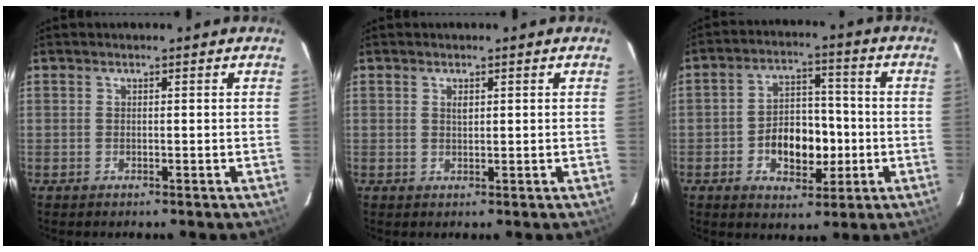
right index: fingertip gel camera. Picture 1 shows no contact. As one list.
[{"total": 1.1, "force": [0.4, 0.5, 0.8], "torque": [-0.014, 0.003, 0.008]}, {"total": 10.2, "force": [-2.7, 6.7, 7.2], "torque": [-0.138, 0.019, -0.034]}]